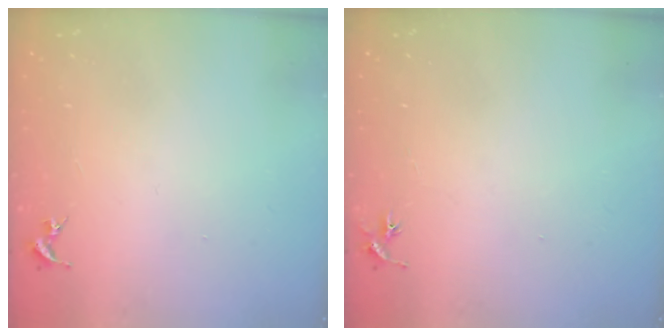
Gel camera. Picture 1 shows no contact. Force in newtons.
{"total": 2.9, "press": 2.9, "slide": 0.3}